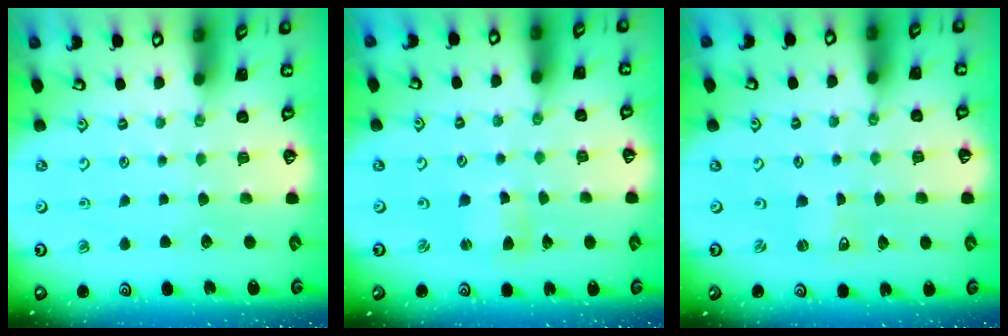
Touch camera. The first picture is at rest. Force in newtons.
{"total": 2.1, "press": 2.1, "slide": 0.2}
{"total": 0.0}